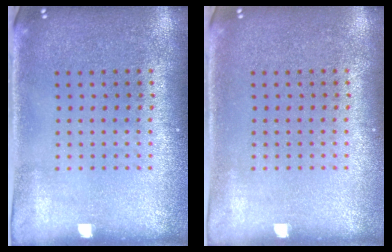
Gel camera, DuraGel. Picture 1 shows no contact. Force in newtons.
{"total": 0.0}